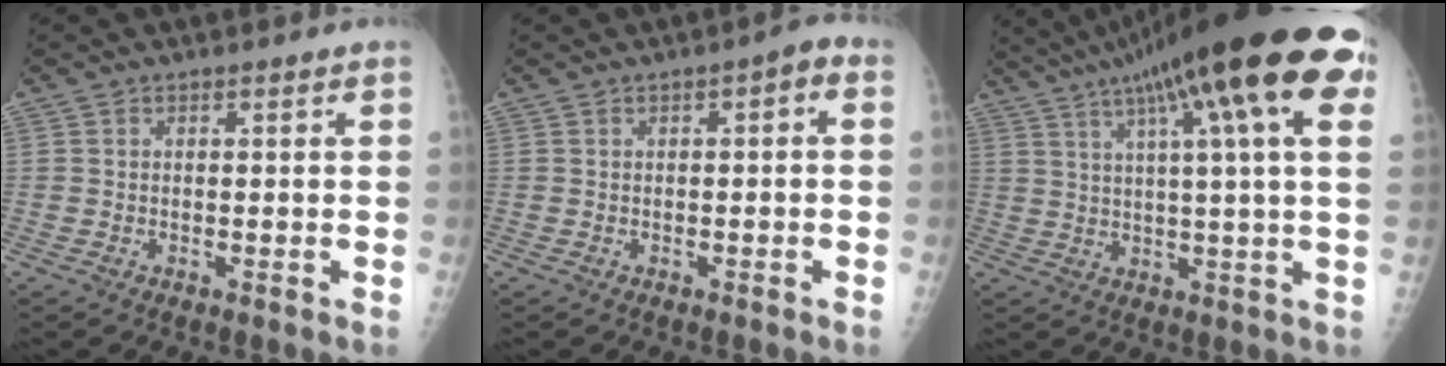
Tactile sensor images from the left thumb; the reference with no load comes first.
{"total": 2.6, "force": [0.0, 1.0, 2.4], "torque": [-0.028, 0.019, -0.007]}
{"total": 26.0, "force": [12.0, 4.4, 22.7], "torque": [-0.332, 0.021, 0.169]}